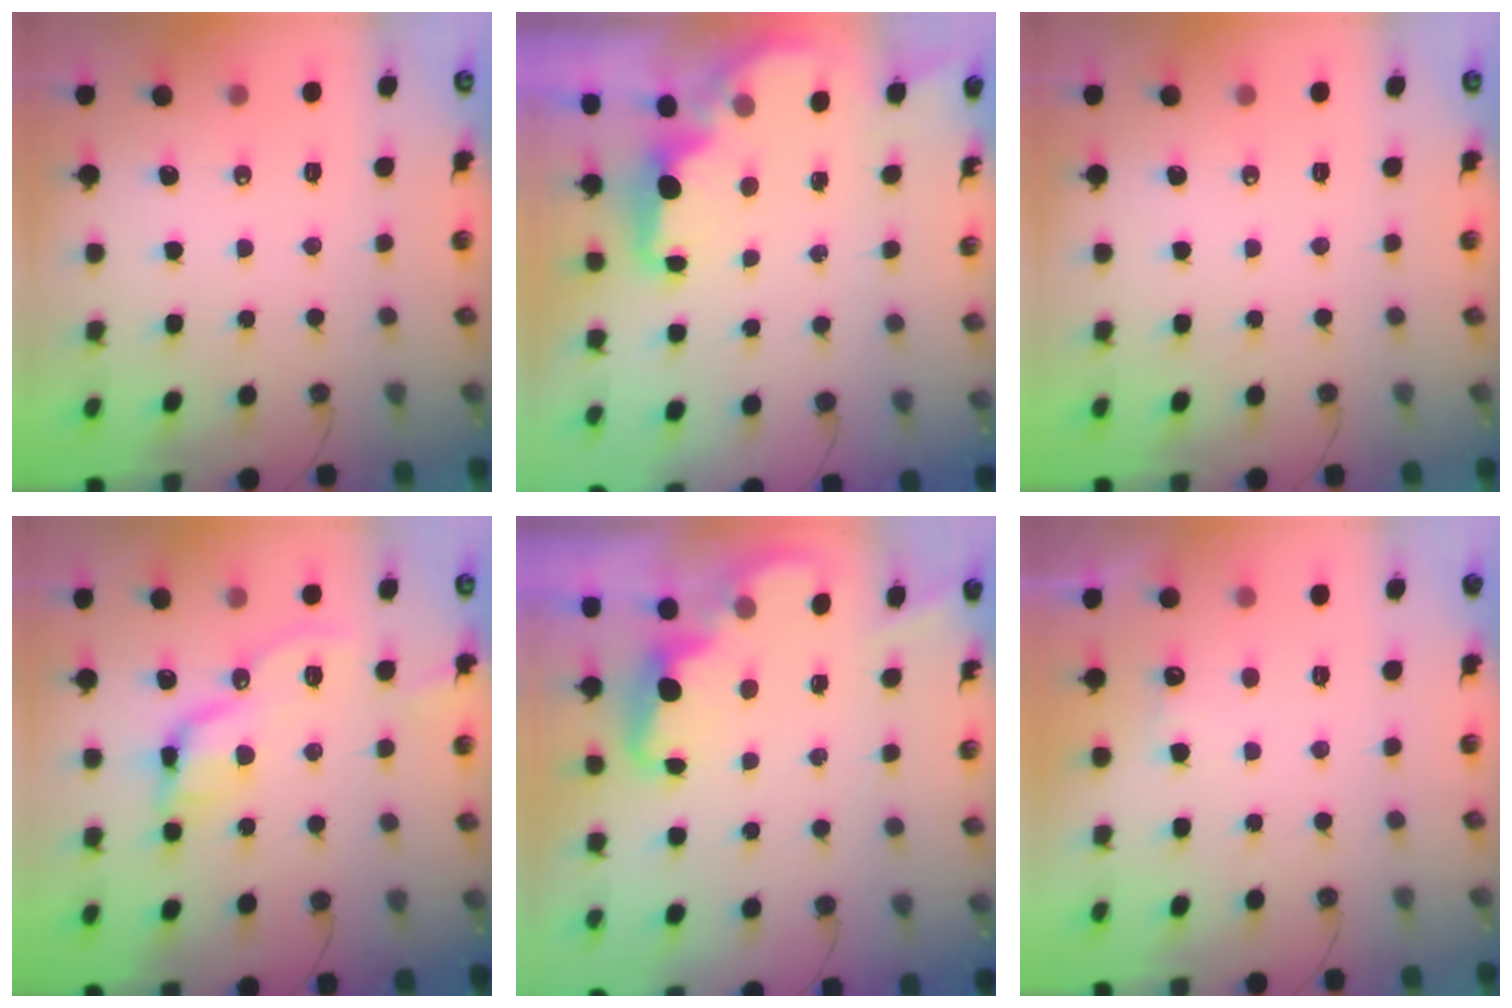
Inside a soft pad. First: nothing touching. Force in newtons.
{"total": 2.3, "press": 2.2, "slide": 0.8}
{"total": 0.0}
{"total": 10.9, "press": 10.8, "slide": 1.2}
{"total": 2.3, "press": 2.2, "slide": 0.5}
{"total": 6.5, "press": 6.3, "slide": 1.2}